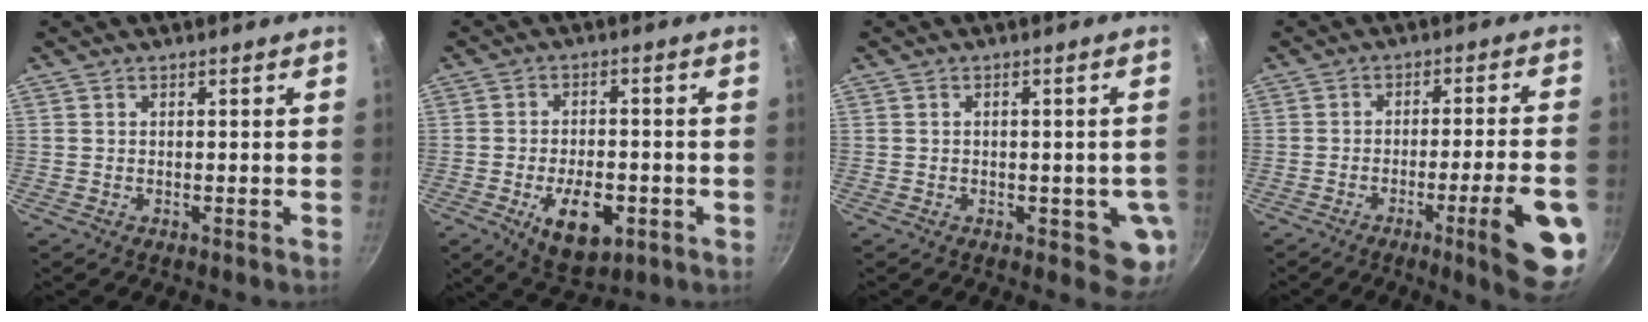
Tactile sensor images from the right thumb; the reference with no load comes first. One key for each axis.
{"total": 10.7, "fx": -3.7, "fy": 5.8, "fz": 8.3, "tx": -0.110, "ty": 0.007, "tz": -0.048}
{"total": 6.3, "fx": -1.3, "fy": 3.1, "fz": 5.3, "tx": -0.041, "ty": -0.003, "tz": -0.015}
{"total": 14.0, "fx": -5.3, "fy": 1.8, "fz": 12.8, "tx": -0.160, "ty": 0.021, "tz": -0.071}